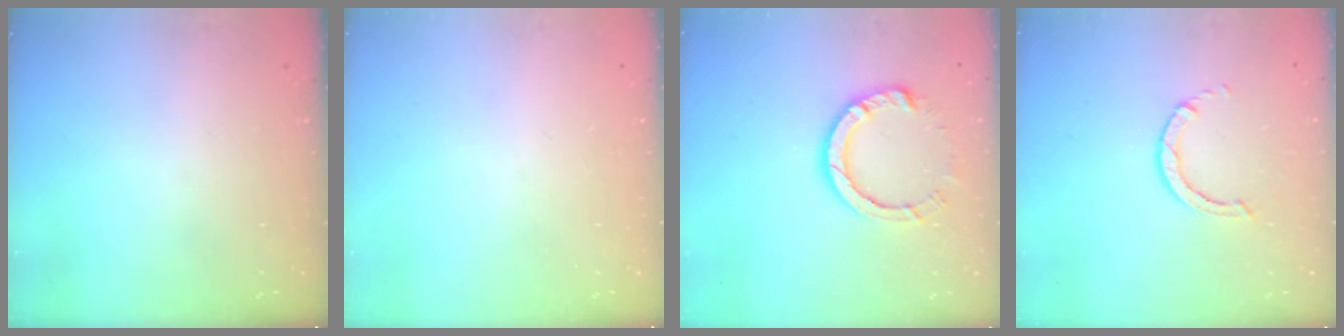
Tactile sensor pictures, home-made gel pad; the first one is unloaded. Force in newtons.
{"total": 0.0}
{"total": 9.1, "press": 9.1, "slide": 0.7}
{"total": 3.2, "press": 3.2, "slide": 0.4}